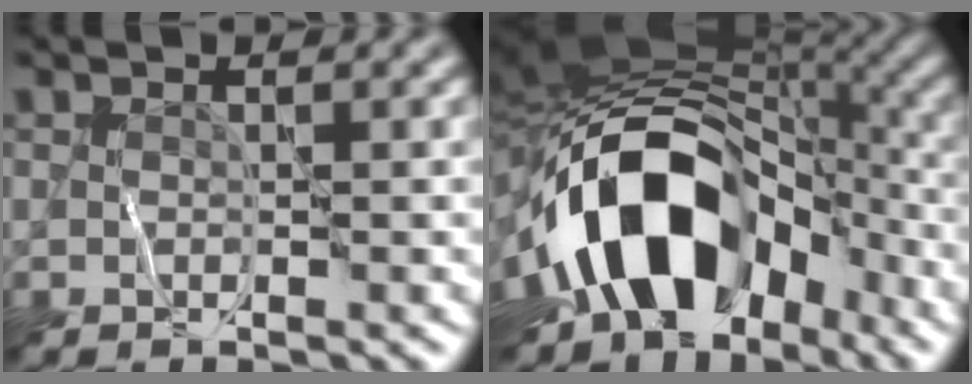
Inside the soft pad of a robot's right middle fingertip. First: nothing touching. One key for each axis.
{"total": 14.5, "fx": -5.4, "fy": 9.3, "fz": 9.8, "tx": -0.152, "ty": 0.011, "tz": -0.098}